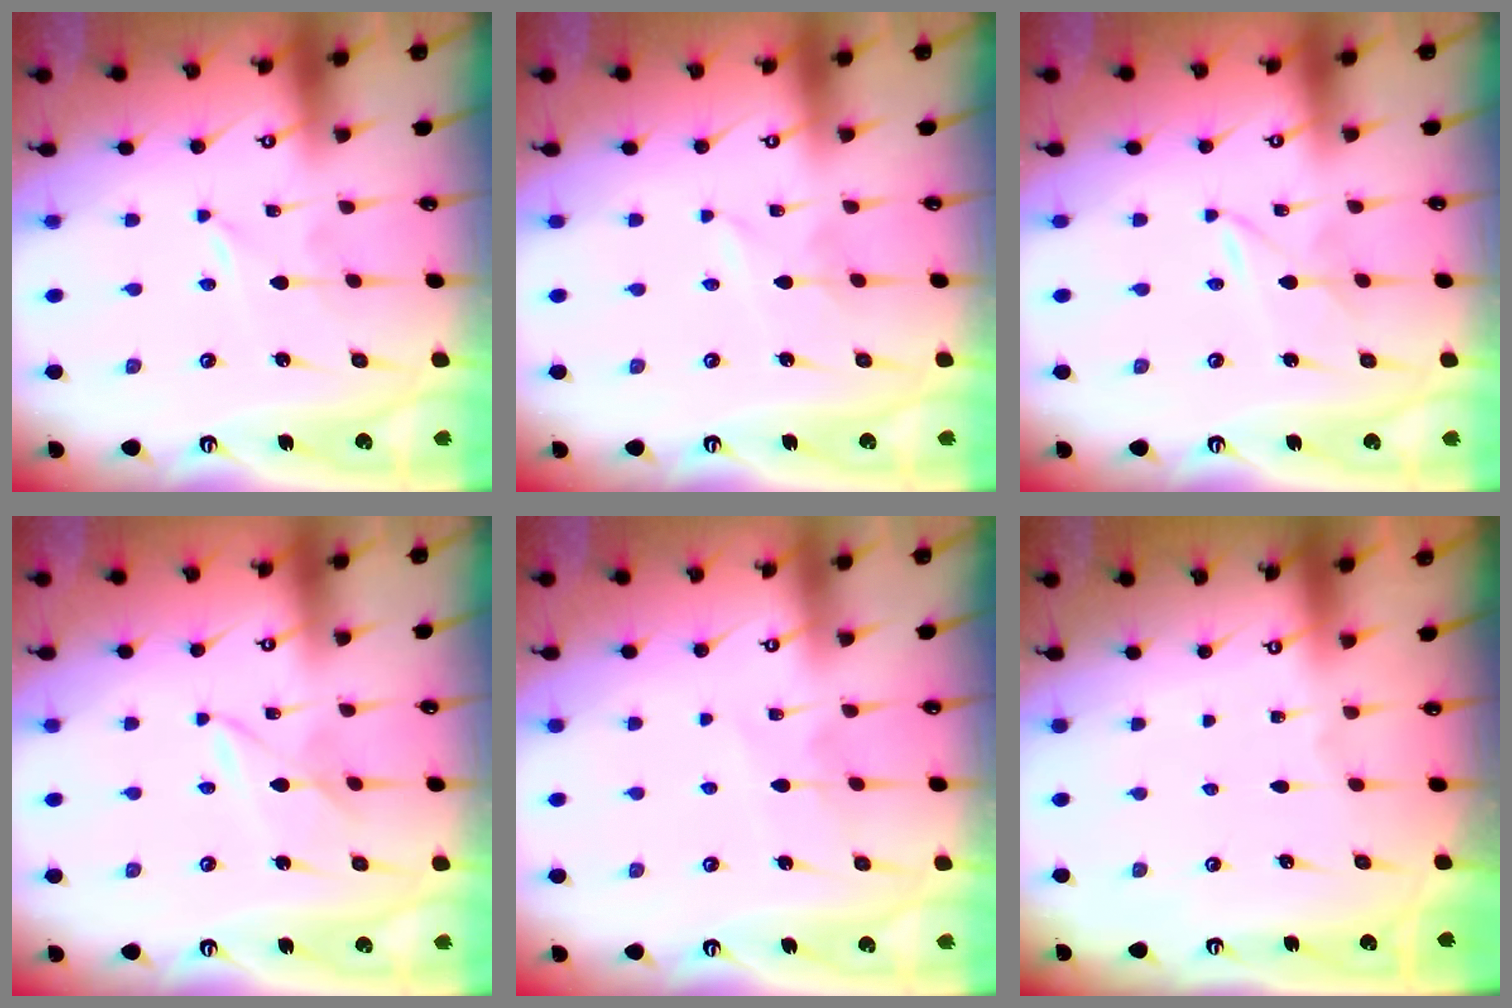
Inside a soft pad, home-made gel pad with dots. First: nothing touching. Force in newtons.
{"total": 1.7, "press": 1.7, "slide": 0.2}
{"total": 1.7, "press": 1.7, "slide": 0.0}
{"total": 2.7, "press": 2.7, "slide": 0.4}
{"total": 5.8, "press": 5.7, "slide": 0.4}
{"total": 0.0}